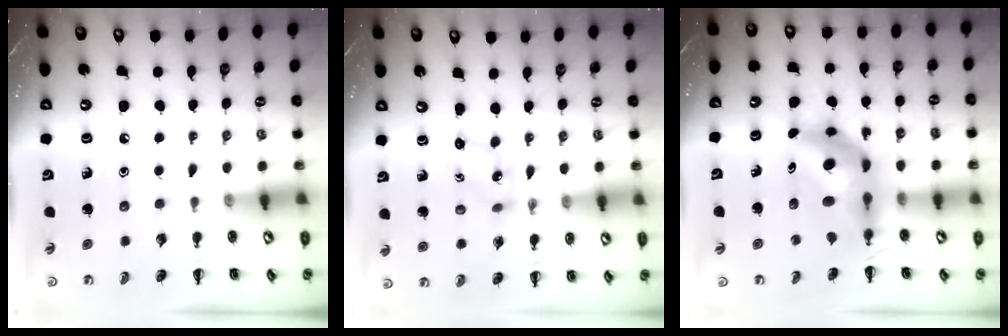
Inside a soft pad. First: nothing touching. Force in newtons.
{"total": 1.7, "press": 1.6, "slide": 0.6}
{"total": 9.5, "press": 9.0, "slide": 3.1}